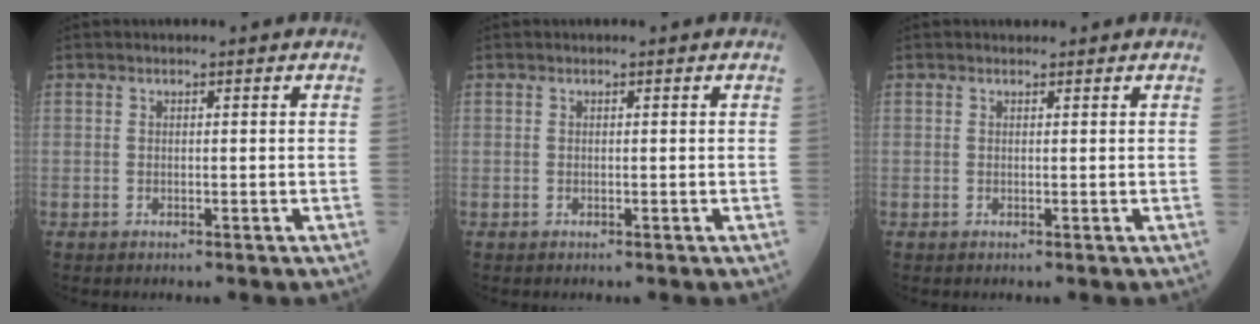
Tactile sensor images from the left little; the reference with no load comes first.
{"total": 0.0}
{"total": 0.6, "force": [0.5, 0.3, 0.0], "torque": [-0.010, 0.003, 0.009]}